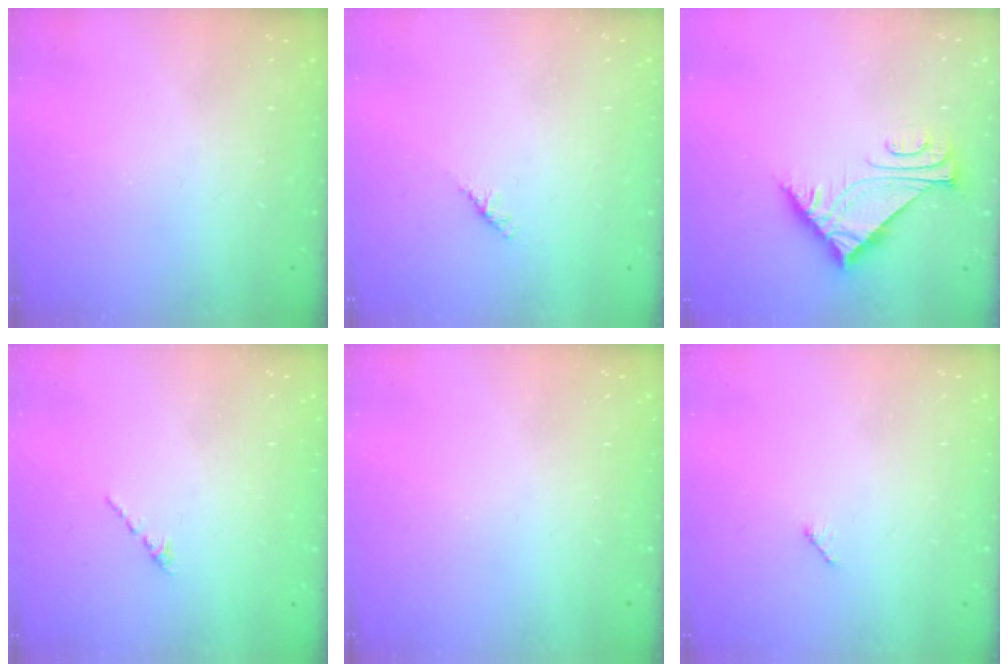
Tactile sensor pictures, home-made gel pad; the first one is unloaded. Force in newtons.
{"total": 1.8, "press": 1.7, "slide": 0.6}
{"total": 6.0, "press": 6.0, "slide": 0.1}
{"total": 0.6, "press": 0.5, "slide": 0.3}
{"total": 0.0}
{"total": 2.9, "press": 2.9, "slide": 0.4}